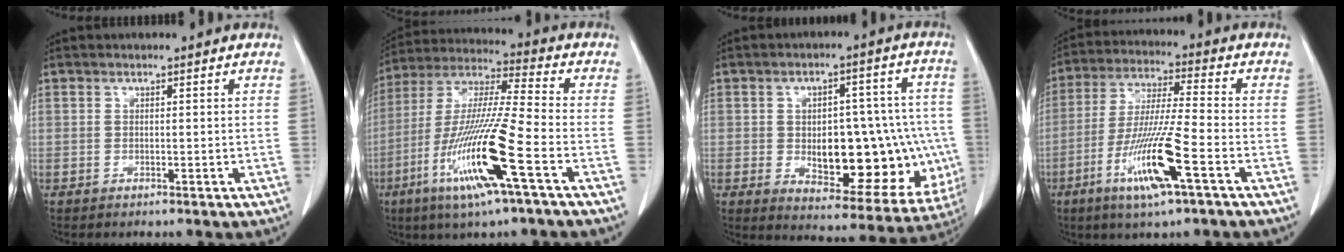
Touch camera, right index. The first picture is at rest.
{"total": 17.0, "force": [-6.8, -0.1, 15.6], "torque": [-0.322, -0.022, -0.130]}
{"total": 20.0, "force": [-2.6, 9.0, 17.7], "torque": [-0.194, 0.026, -0.003]}
{"total": 13.1, "force": [-5.6, 0.2, 11.8], "torque": [-0.236, -0.021, -0.105]}